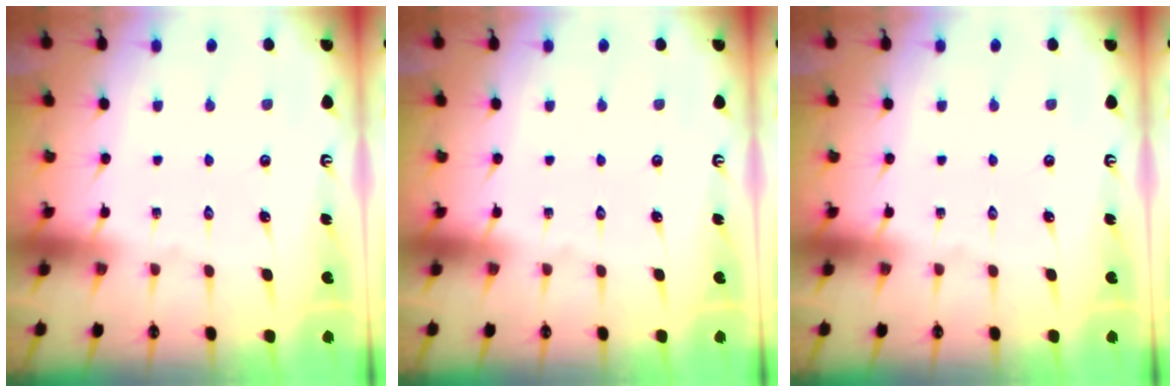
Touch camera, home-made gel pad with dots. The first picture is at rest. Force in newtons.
{"total": 0.0}
{"total": 0.0}